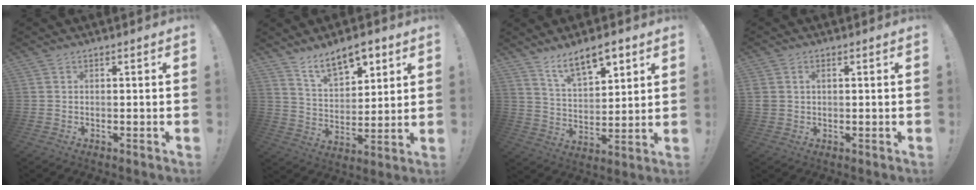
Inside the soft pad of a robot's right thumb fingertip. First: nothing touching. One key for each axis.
{"total": 11.7, "fx": 8.2, "fy": 5.7, "fz": 6.1, "tx": -0.093, "ty": -0.044, "tz": 0.151}
{"total": 11.6, "fx": 7.9, "fy": 5.0, "fz": 6.8, "tx": -0.102, "ty": -0.040, "tz": 0.141}
{"total": 2.3, "fx": 0.7, "fy": 1.8, "fz": 1.1, "tx": -0.016, "ty": 0.000, "tz": 0.012}